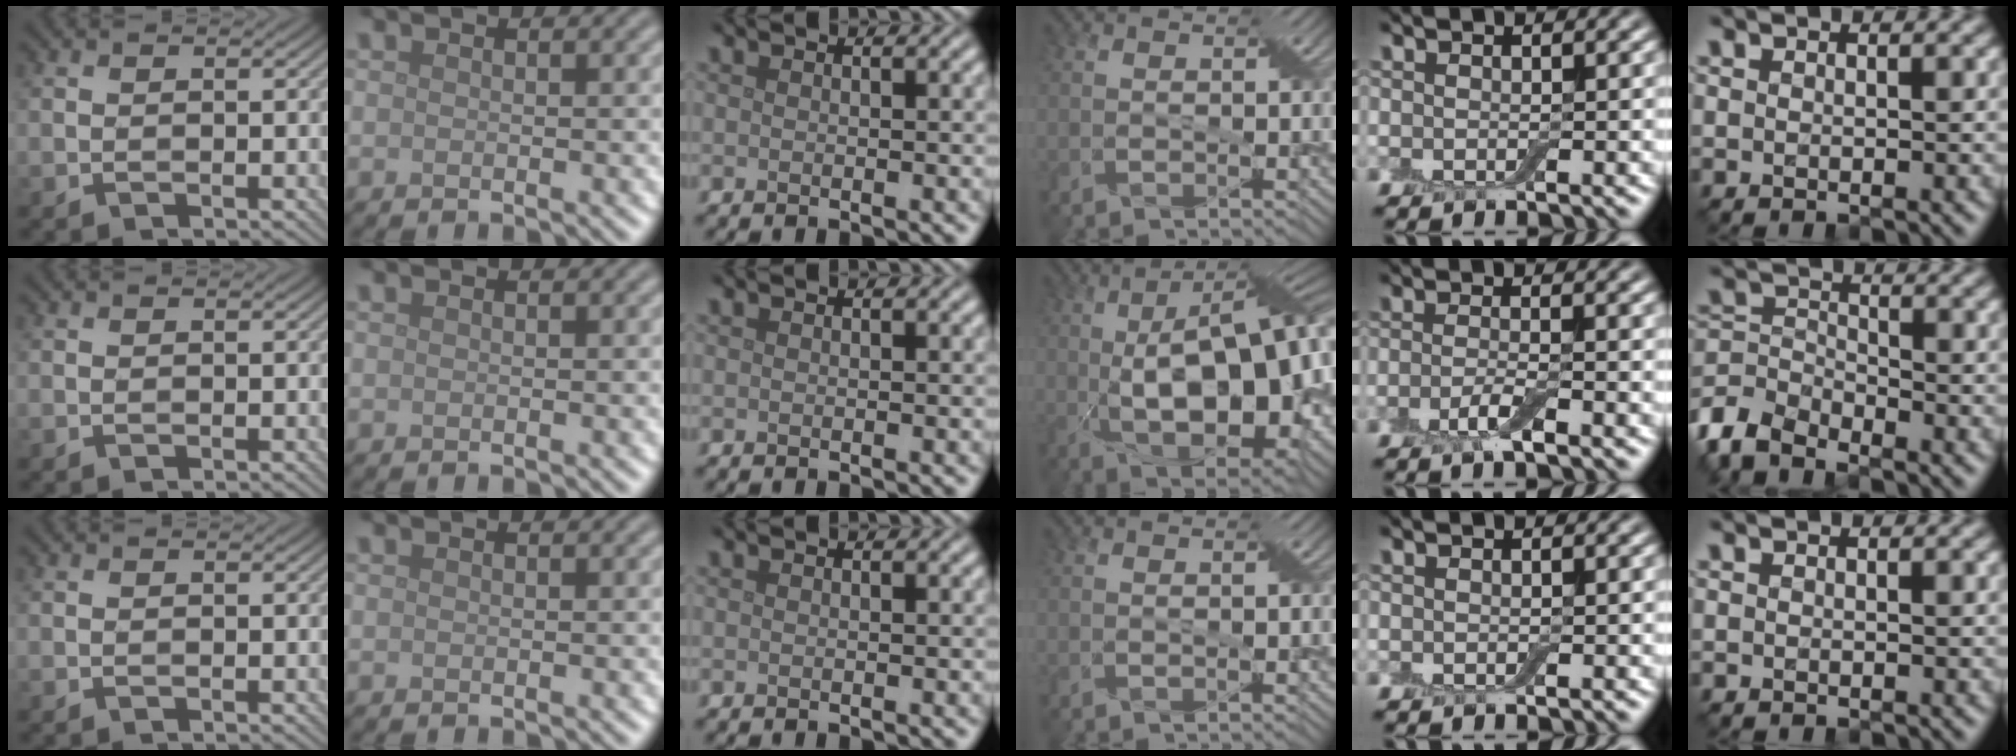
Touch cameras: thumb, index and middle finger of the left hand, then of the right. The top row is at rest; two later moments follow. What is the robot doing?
{"motion": "pour", "object": "bowl"}